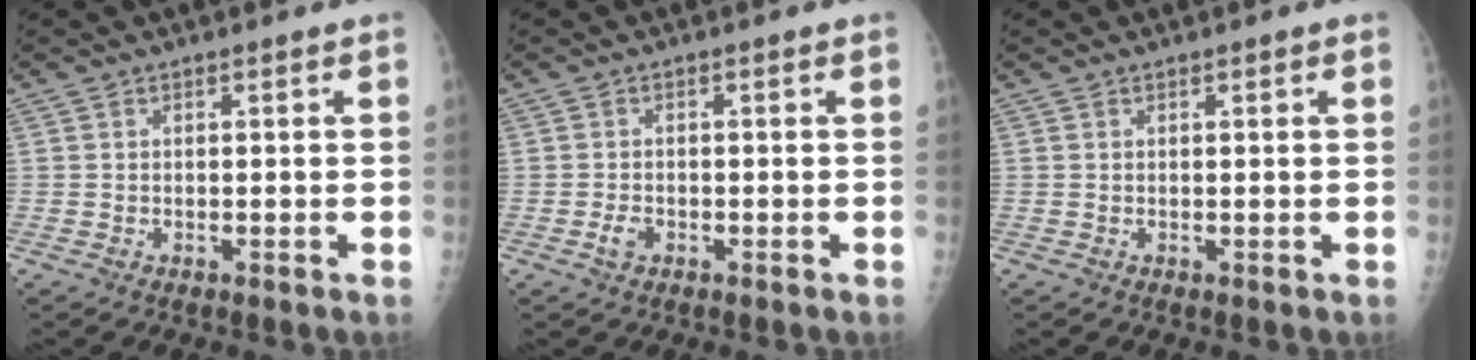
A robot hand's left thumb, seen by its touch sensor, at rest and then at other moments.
{"total": 1.7, "force": [-0.7, 1.1, 1.1], "torque": [-0.021, 0.003, -0.013]}
{"total": 0.7, "force": [0.4, 0.1, 0.6], "torque": [-0.008, 0.001, 0.005]}